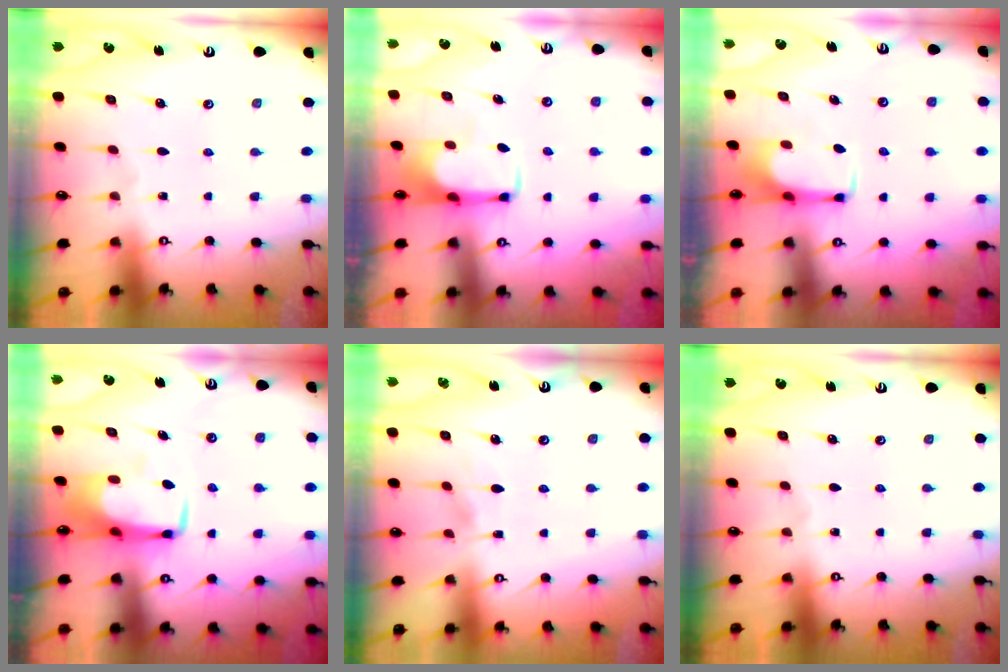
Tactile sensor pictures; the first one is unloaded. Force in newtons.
{"total": 1.9, "press": 1.9, "slide": 0.4}
{"total": 1.7, "press": 1.6, "slide": 0.5}
{"total": 7.1, "press": 7.1, "slide": 0.7}
{"total": 4.1, "press": 4.1, "slide": 0.3}
{"total": 0.0}